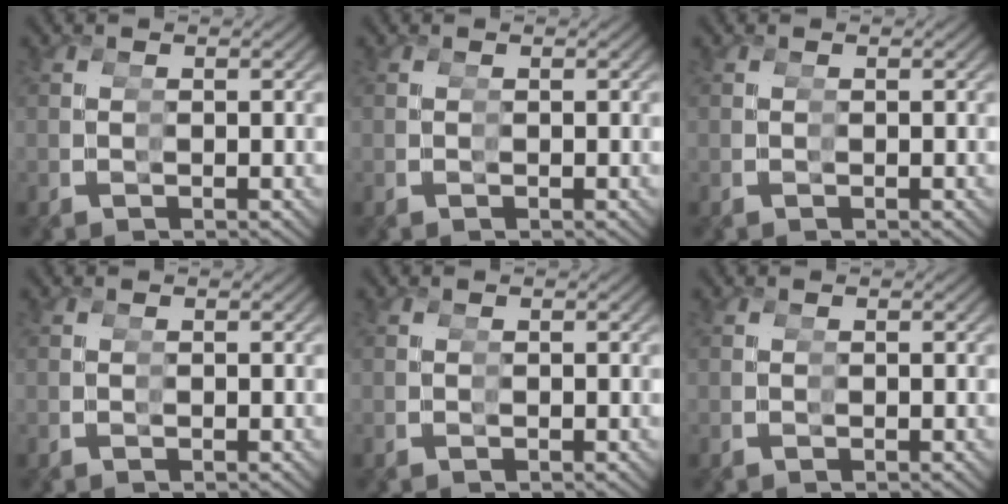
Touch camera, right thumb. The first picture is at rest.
{"total": 0.0}
{"total": 0.0}
{"total": 0.0}
{"total": 0.0}
{"total": 0.0}